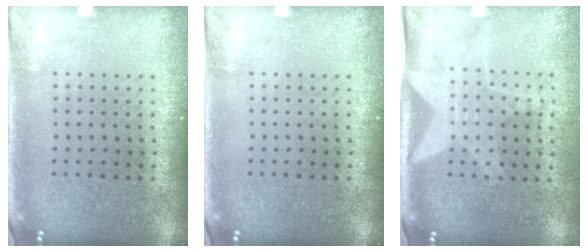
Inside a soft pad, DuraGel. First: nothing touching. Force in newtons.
{"total": 0.0}
{"total": 1.8, "press": 1.5, "slide": 1.1}